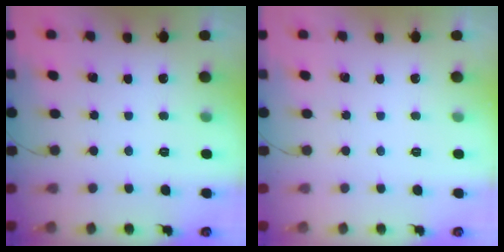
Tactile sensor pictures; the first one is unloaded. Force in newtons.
{"total": 0.0}